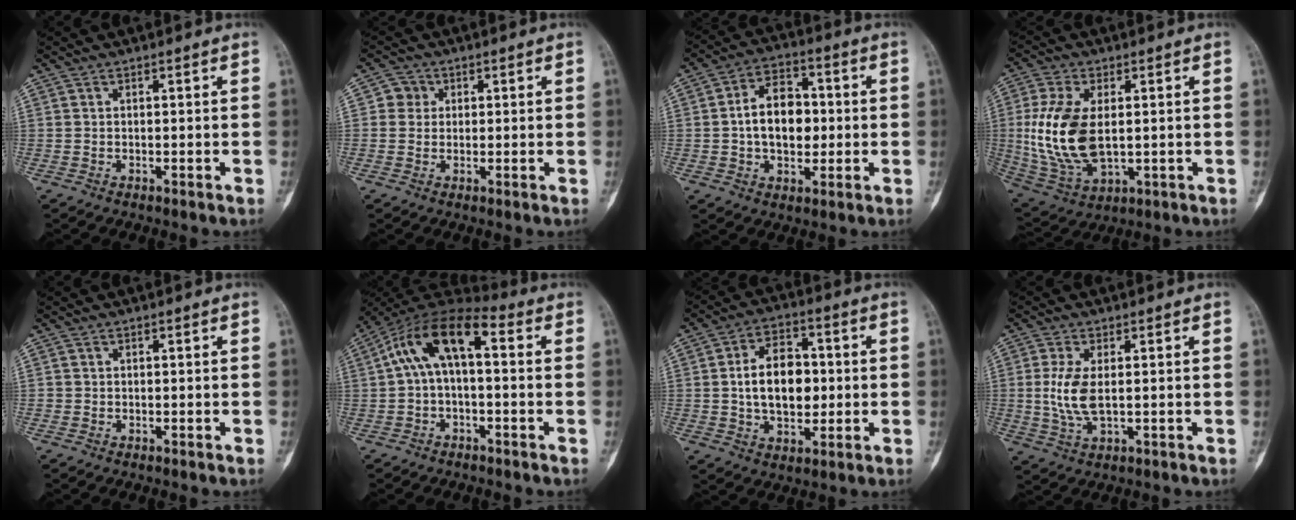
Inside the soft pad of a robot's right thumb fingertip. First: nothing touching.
{"total": 2.9, "force": [0.6, 2.8, 0.5], "torque": [0.013, 0.003, 0.003]}
{"total": 11.9, "force": [-0.1, 8.0, 8.8], "torque": [-0.117, 0.019, -0.007]}
{"total": 15.8, "force": [0.5, 8.9, 13.1], "torque": [-0.273, -0.011, 0.023]}
{"total": 0.6, "force": [-0.1, 0.6, 0.0], "torque": [0.002, 0.005, -0.002]}
{"total": 12.4, "force": [1.4, 5.9, 10.9], "torque": [-0.195, 0.049, 0.013]}
{"total": 12.8, "force": [0.2, 8.3, 9.7], "torque": [-0.134, 0.013, 0.003]}
{"total": 7.0, "force": [0.1, 3.2, 6.2], "torque": [-0.142, -0.009, 0.006]}